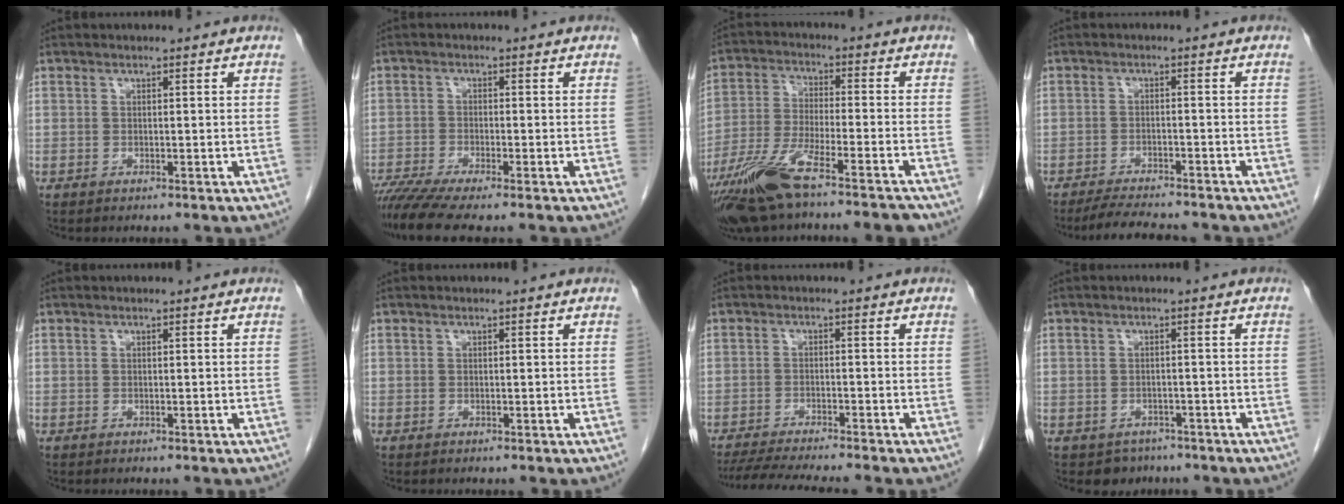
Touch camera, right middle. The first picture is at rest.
{"total": 7.4, "force": [-6.0, -0.4, 4.3], "torque": [-0.078, -0.021, -0.105]}
{"total": 12.9, "force": [-9.6, 0.5, 8.5], "torque": [-0.167, -0.026, -0.170]}
{"total": 8.2, "force": [-7.5, 1.0, 3.1], "torque": [-0.050, -0.013, -0.115]}
{"total": 0.0}
{"total": 0.0}
{"total": 10.4, "force": [-9.2, -0.8, 4.8], "torque": [-0.064, -0.019, -0.145]}
{"total": 3.1, "force": [-2.3, 2.1, 0.1], "torque": [-0.009, 0.003, -0.033]}